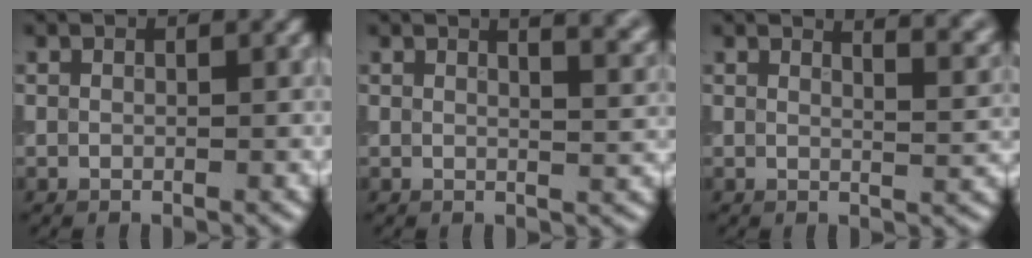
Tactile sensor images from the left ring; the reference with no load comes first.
{"total": 6.5, "force": [3.9, 2.9, 4.2], "torque": [-0.008, 0.037, 0.018]}
{"total": 6.8, "force": [4.8, 2.6, 4.0], "torque": [-0.010, 0.039, 0.032]}